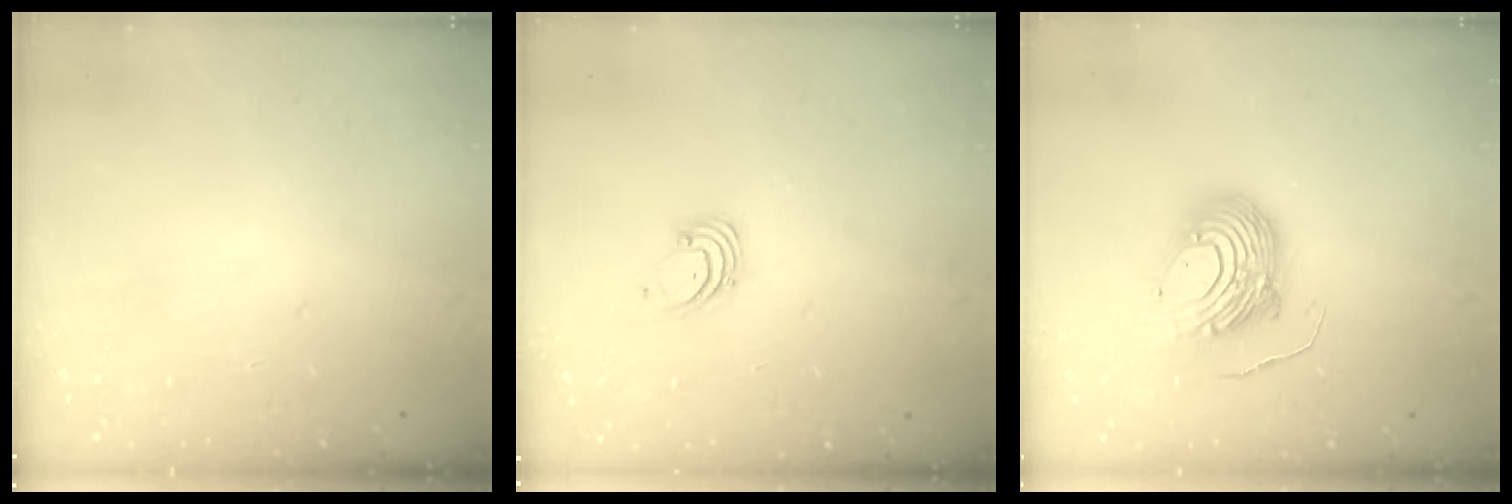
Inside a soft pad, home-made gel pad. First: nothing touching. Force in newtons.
{"total": 1.5, "press": 1.5, "slide": 0.1}
{"total": 12.2, "press": 12.1, "slide": 0.9}